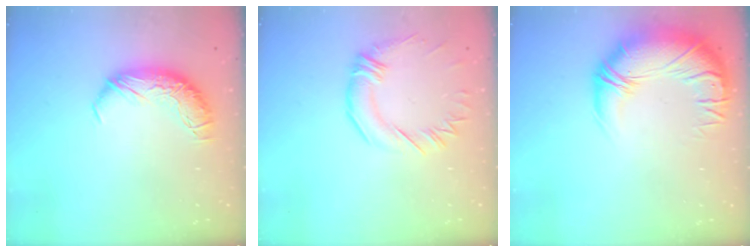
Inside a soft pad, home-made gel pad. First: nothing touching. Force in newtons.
{"total": 0.9, "press": 0.0, "slide": 0.9}
{"total": 4.8, "press": 3.3, "slide": 3.5}